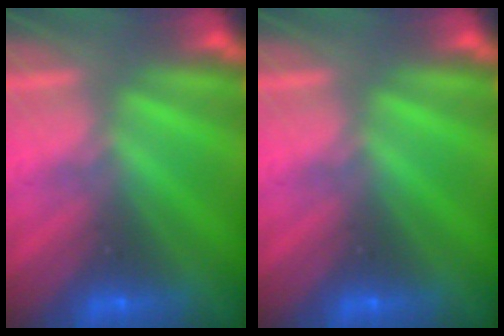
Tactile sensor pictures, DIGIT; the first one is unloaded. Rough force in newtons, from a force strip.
{"total": 0.0}